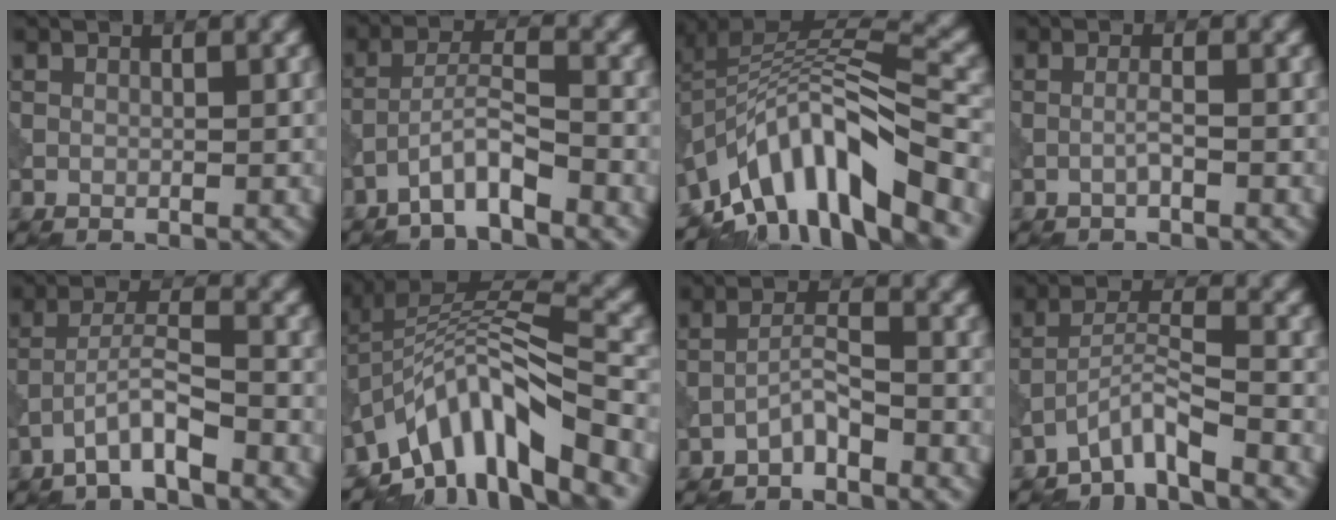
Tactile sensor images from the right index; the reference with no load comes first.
{"total": 3.8, "force": [-2.8, 0.5, 2.5], "torque": [-0.047, 0.015, -0.059]}
{"total": 12.1, "force": [-7.3, 4.3, 8.6], "torque": [-0.141, 0.017, -0.133]}
{"total": 1.1, "force": [-0.6, 0.0, 0.9], "torque": [-0.016, 0.006, -0.014]}
{"total": 4.0, "force": [-2.7, 0.5, 2.9], "torque": [-0.054, 0.017, -0.055]}
{"total": 10.6, "force": [-6.3, 3.3, 7.8], "torque": [-0.123, 0.013, -0.123]}
{"total": 2.1, "force": [-1.7, 0.3, 1.2], "torque": [-0.023, 0.013, -0.037]}
{"total": 4.0, "force": [-3.4, 0.2, 2.1], "torque": [-0.038, 0.009, -0.076]}